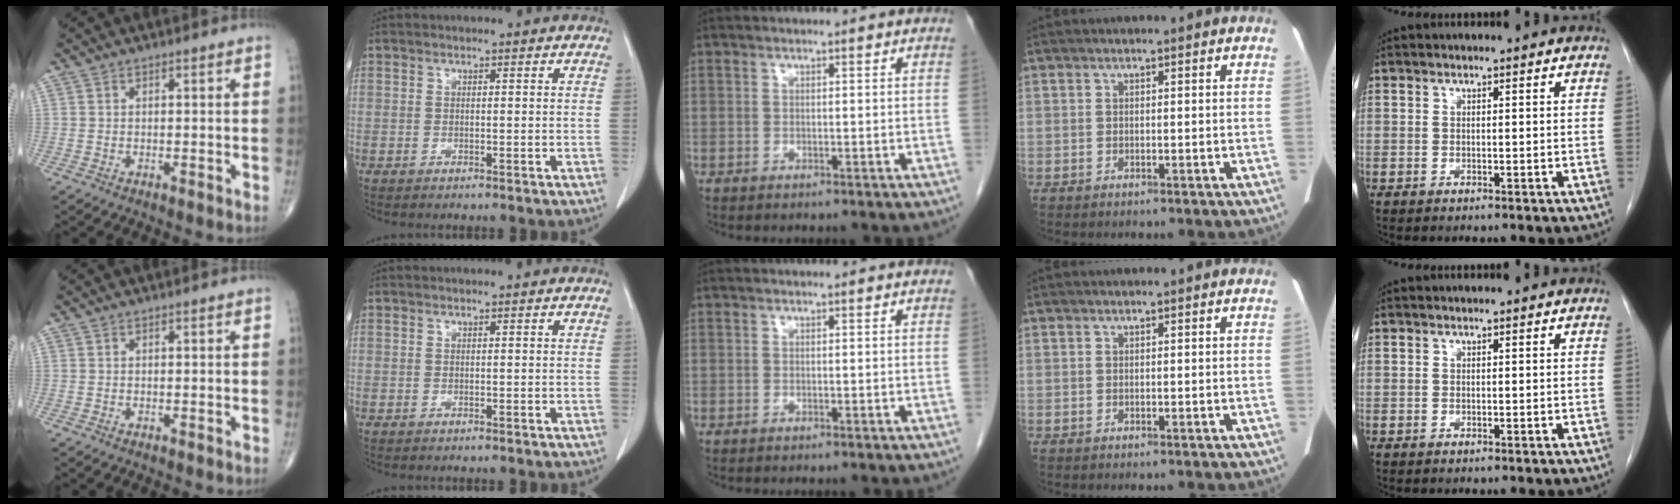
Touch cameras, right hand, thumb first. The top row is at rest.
{}